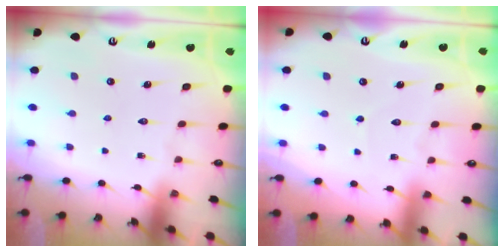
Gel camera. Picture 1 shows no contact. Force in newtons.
{"total": 2.8, "press": 2.7, "slide": 0.4}